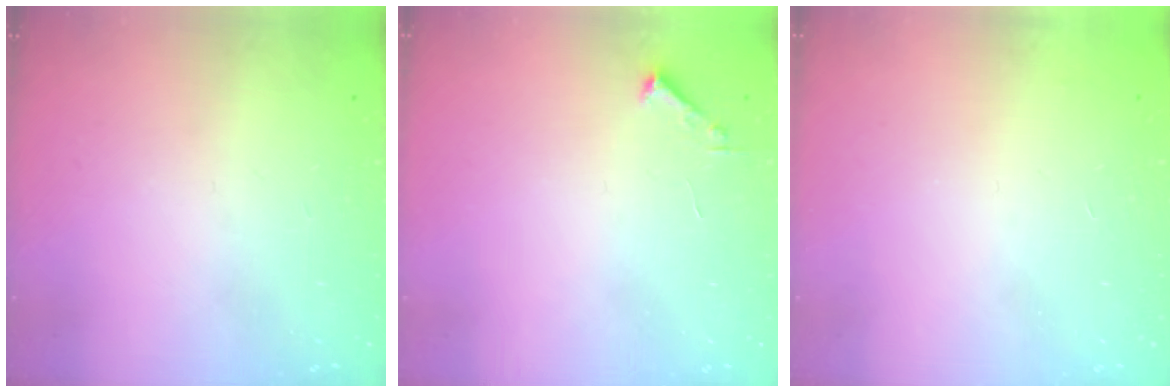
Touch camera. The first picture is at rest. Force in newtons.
{"total": 1.7, "press": 1.7, "slide": 0.2}
{"total": 3.4, "press": 3.4, "slide": 0.1}